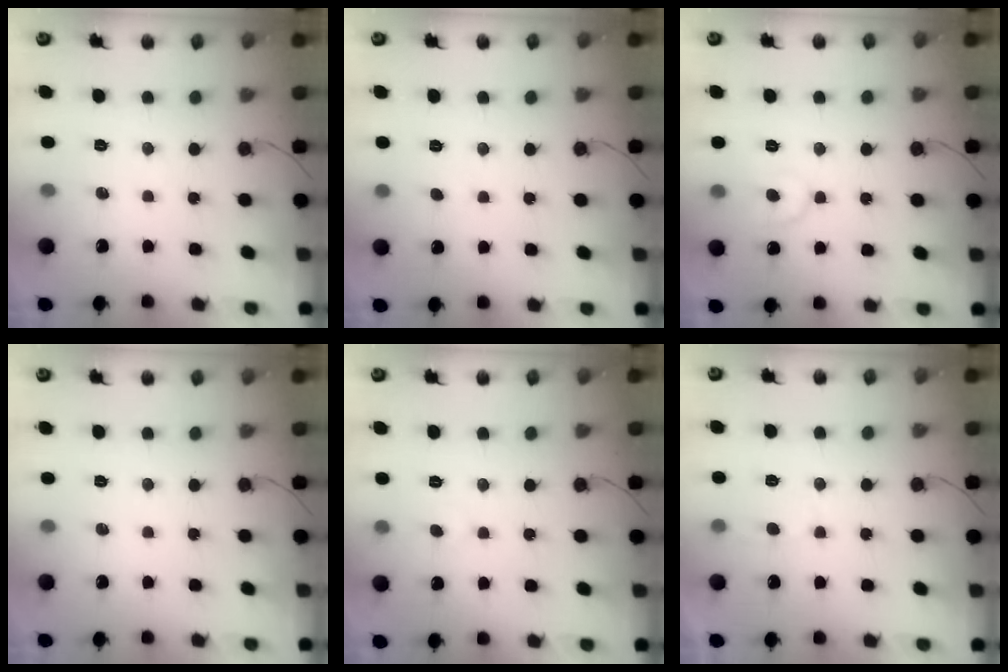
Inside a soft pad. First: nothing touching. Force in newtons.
{"total": 0.7, "press": 0.7, "slide": 0.1}
{"total": 6.4, "press": 6.3, "slide": 0.8}
{"total": 0.0}
{"total": 2.2, "press": 2.2, "slide": 0.2}
{"total": 2.3, "press": 2.3, "slide": 0.3}